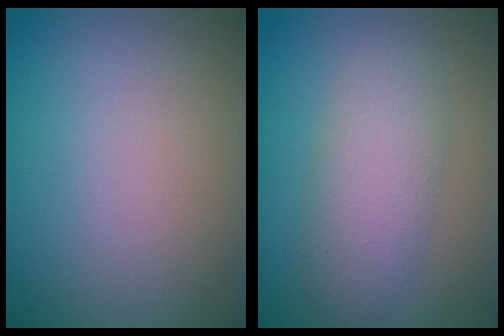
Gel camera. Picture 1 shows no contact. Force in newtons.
{"total": 4.1, "press": 4.1, "slide": 0.1}